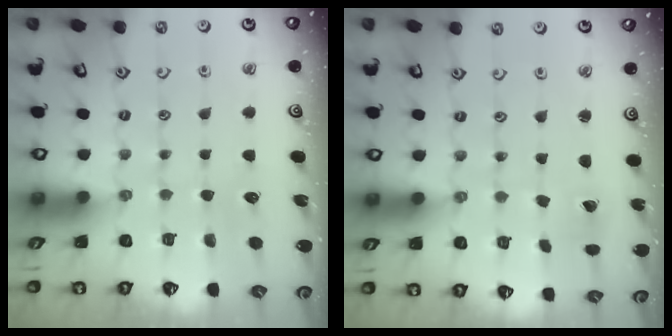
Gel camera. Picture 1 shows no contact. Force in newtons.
{"total": 0.0}